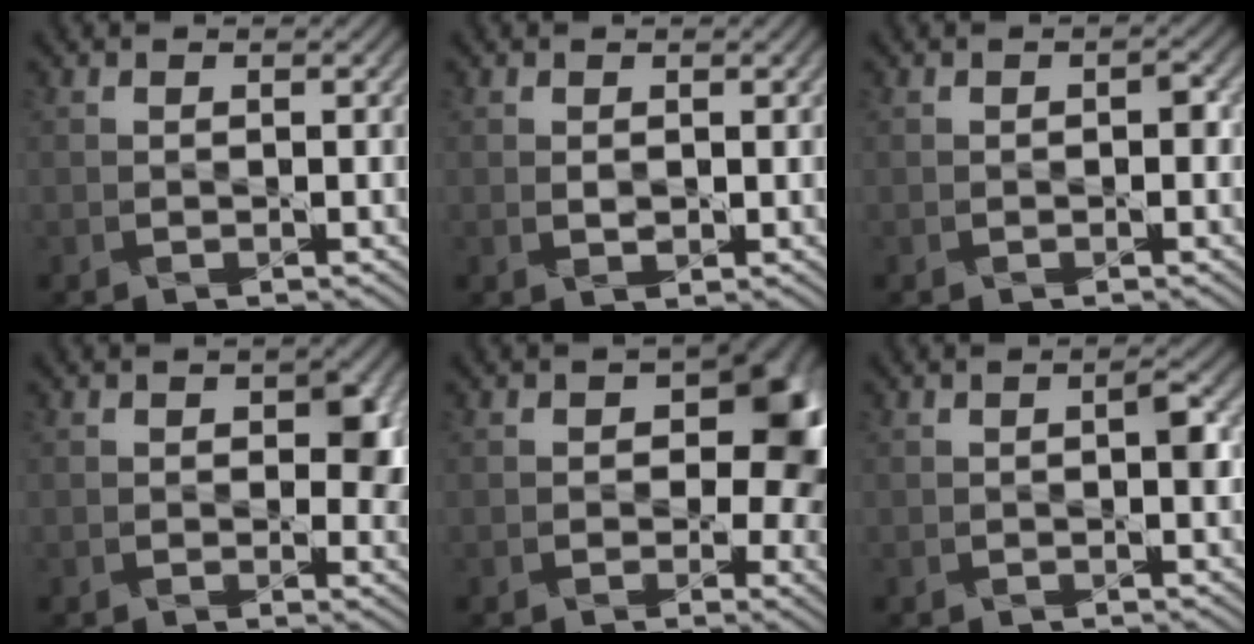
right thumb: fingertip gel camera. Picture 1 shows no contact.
{"total": 1.2, "force": [0.3, 0.9, 0.8], "torque": [-0.016, -0.003, 0.007]}
{"total": 0.8, "force": [-0.2, 0.5, 0.6], "torque": [-0.007, 0.001, -0.007]}
{"total": 3.0, "force": [0.4, 2.0, 2.2], "torque": [-0.029, -0.008, 0.001]}
{"total": 7.0, "force": [0.5, 4.8, 5.0], "torque": [-0.047, -0.003, -0.002]}
{"total": 1.2, "force": [0.0, 0.3, 1.2], "torque": [-0.017, 0.003, -0.003]}